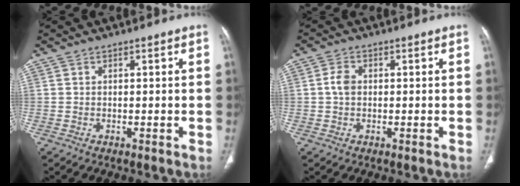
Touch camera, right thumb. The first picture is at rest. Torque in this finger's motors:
{"motor_torque": [0.45, 0.82, 0.60, -0.44, 0.02]}